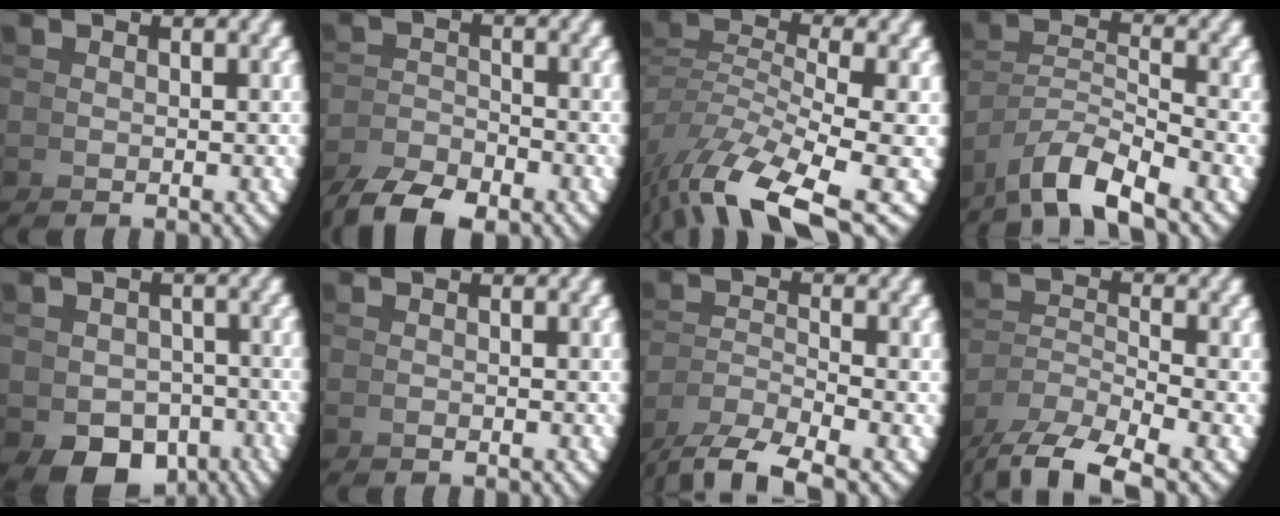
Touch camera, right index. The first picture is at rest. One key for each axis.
{"total": 3.7, "fx": -3.4, "fy": 0.4, "fz": 1.3, "tx": -0.003, "ty": -0.005, "tz": -0.058}
{"total": 6.8, "fx": -4.0, "fy": 2.2, "fz": 5.1, "tx": -0.101, "ty": -0.037, "tz": -0.040}
{"total": 6.0, "fx": -3.3, "fy": 3.3, "fz": 3.7, "tx": -0.068, "ty": -0.017, "tz": -0.049}
{"total": 6.2, "fx": -3.5, "fy": 4.3, "fz": 2.7, "tx": -0.036, "ty": -0.028, "tz": -0.047}
{"total": 0.6, "fx": -0.3, "fy": -0.4, "fz": -0.1, "tx": 0.006, "ty": 0.003, "tz": -0.009}
{"total": 4.5, "fx": -3.5, "fy": 1.3, "fz": 2.5, "tx": -0.042, "ty": -0.011, "tz": -0.051}
{"total": 5.4, "fx": -3.5, "fy": 2.8, "fz": 3.0, "tx": -0.058, "ty": -0.013, "tz": -0.052}